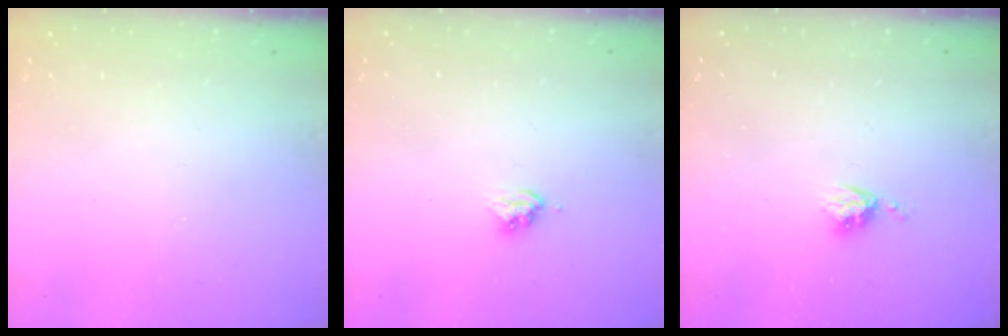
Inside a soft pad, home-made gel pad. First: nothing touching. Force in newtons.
{"total": 3.5, "press": 3.5, "slide": 0.4}
{"total": 3.3, "press": 3.3, "slide": 0.4}